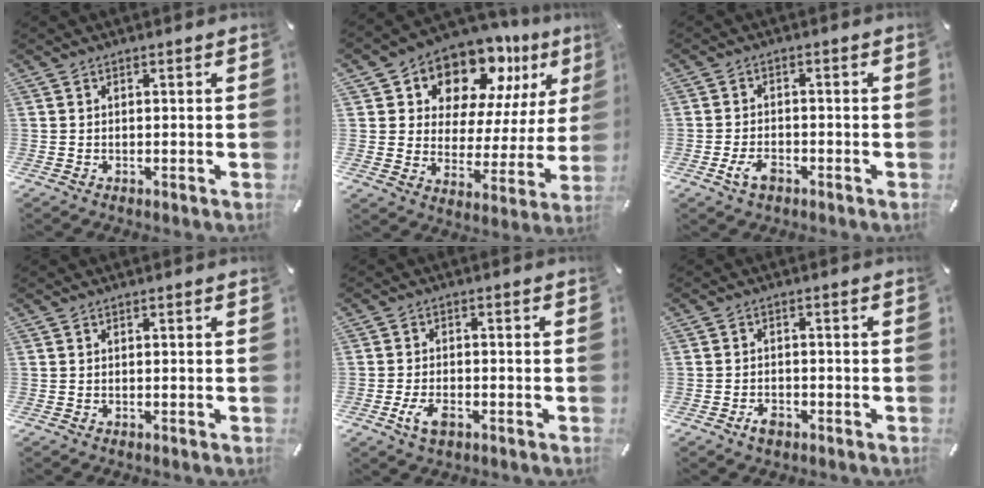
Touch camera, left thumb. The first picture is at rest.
{"total": 13.2, "force": [10.8, 7.0, 2.7], "torque": [-0.050, -0.107, 0.190]}
{"total": 4.4, "force": [-2.1, 2.6, 2.8], "torque": [-0.067, 0.003, -0.042]}
{"total": 0.0}
{"total": 4.6, "force": [-2.1, 2.5, 3.2], "torque": [-0.072, 0.004, -0.039]}
{"total": 2.9, "force": [-1.8, 1.9, 1.4], "torque": [-0.033, 0.005, -0.035]}